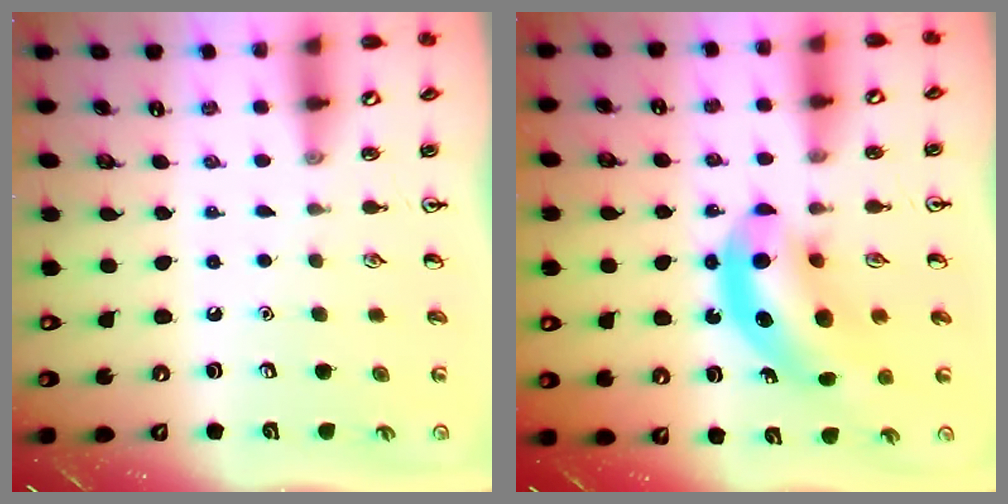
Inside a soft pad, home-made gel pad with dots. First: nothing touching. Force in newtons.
{"total": 11.6, "press": 11.0, "slide": 3.5}